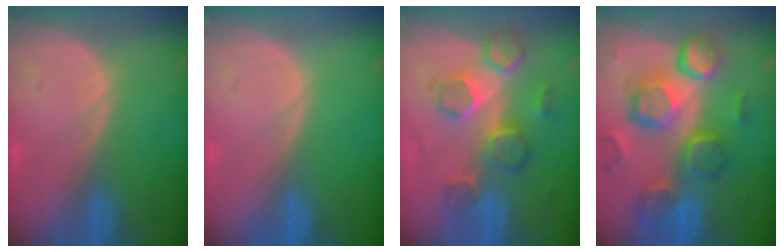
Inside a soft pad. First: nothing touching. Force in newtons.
{"total": 0.0}
{"total": 8.7, "press": 7.6, "slide": 4.3}
{"total": 12.3, "press": 10.7, "slide": 6.0}